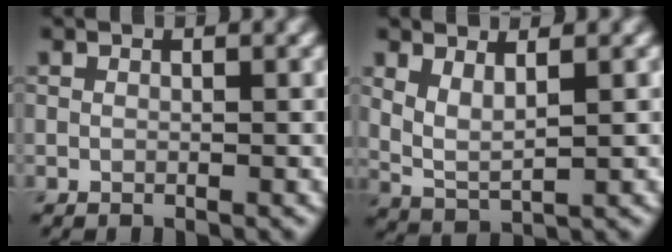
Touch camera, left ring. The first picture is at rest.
{"total": 2.7, "force": [1.3, 0.9, 2.2], "torque": [-0.051, -0.009, 0.030]}